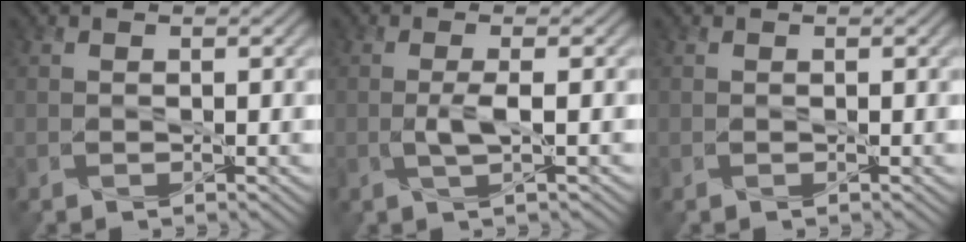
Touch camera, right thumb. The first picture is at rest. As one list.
[{"total": 2.4, "force": [-0.2, 0.3, 2.4], "torque": [-0.049, 0.003, -0.008]}, {"total": 0.0}]